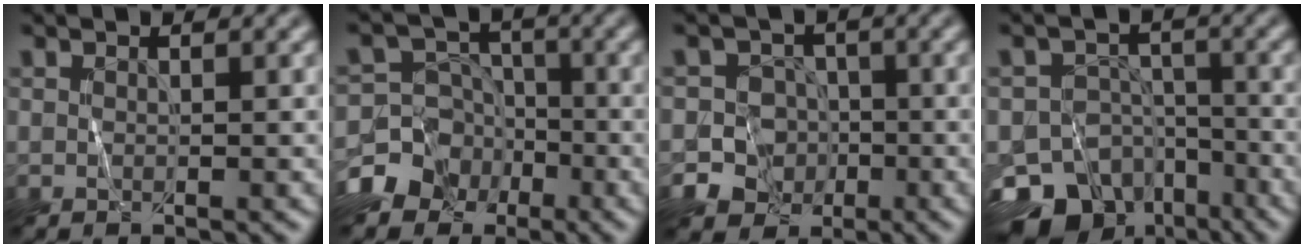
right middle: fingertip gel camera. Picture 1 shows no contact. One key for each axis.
{"total": 11.6, "fx": -6.2, "fy": 9.5, "fz": 2.1, "tx": -0.053, "ty": -0.033, "tz": -0.129}
{"total": 7.6, "fx": -3.5, "fy": 6.6, "fz": 1.3, "tx": 0.003, "ty": -0.001, "tz": -0.080}
{"total": 12.2, "fx": -8.2, "fy": 8.0, "fz": 4.2, "tx": -0.070, "ty": -0.013, "tz": -0.129}